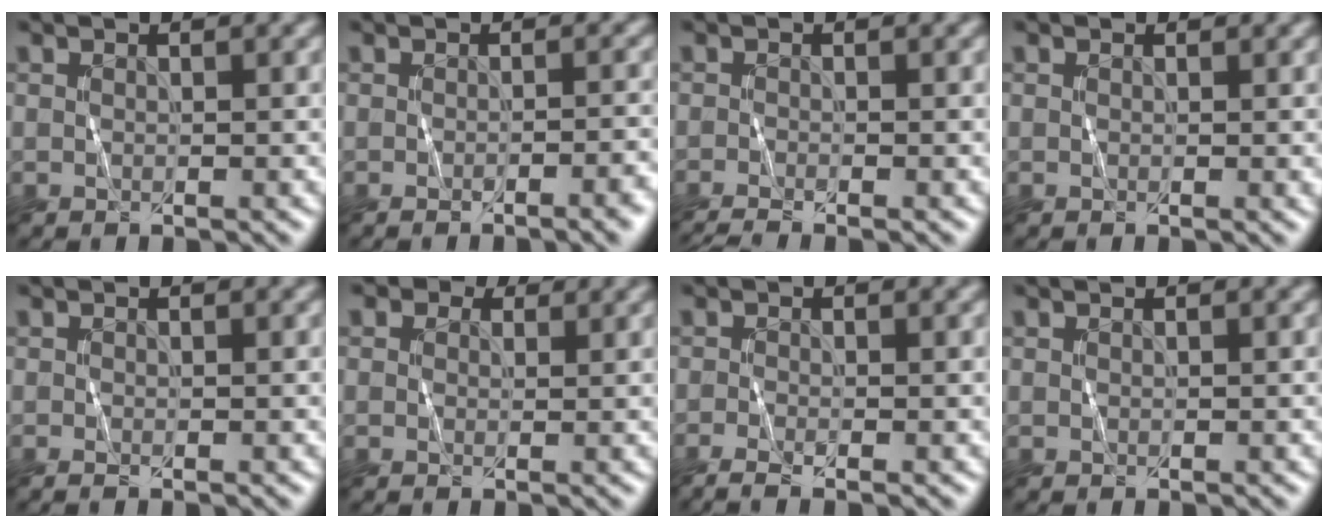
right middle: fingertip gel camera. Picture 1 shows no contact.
{"total": 3.8, "force": [-1.6, 1.1, 3.3], "torque": [-0.032, -0.002, -0.017]}
{"total": 3.1, "force": [-2.0, 0.7, 2.3], "torque": [-0.035, -0.007, -0.038]}
{"total": 0.5, "force": [0.3, 0.3, 0.3], "torque": [-0.002, -0.003, 0.004]}
{"total": 0.6, "force": [-0.3, 0.0, 0.5], "torque": [-0.008, -0.005, -0.008]}
{"total": 3.0, "force": [1.9, 1.8, 1.4], "torque": [-0.023, -0.003, 0.020]}
{"total": 2.9, "force": [-1.6, 0.8, 2.3], "torque": [-0.044, -0.005, -0.031]}
{"total": 0.0}